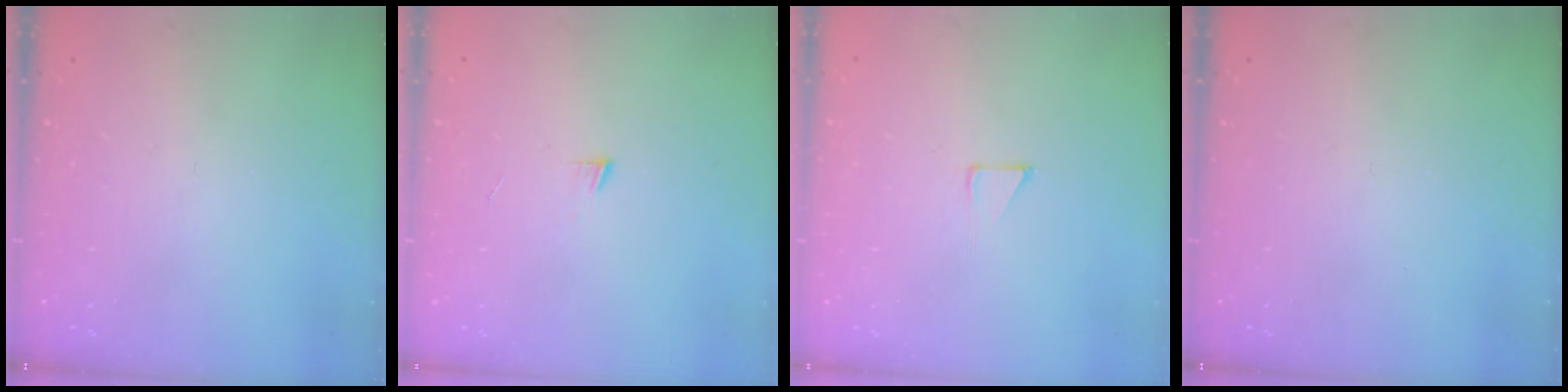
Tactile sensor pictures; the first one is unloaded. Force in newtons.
{"total": 4.0, "press": 3.9, "slide": 0.4}
{"total": 3.1, "press": 3.1, "slide": 0.3}
{"total": 0.0}